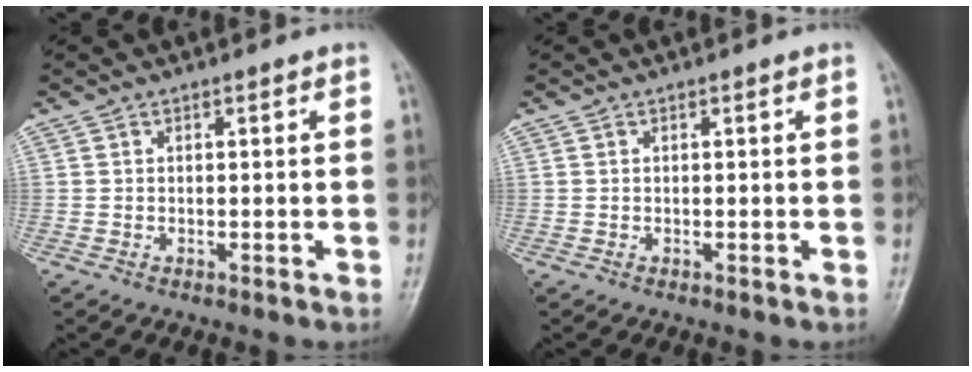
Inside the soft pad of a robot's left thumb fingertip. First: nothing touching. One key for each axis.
{"total": 0.0}